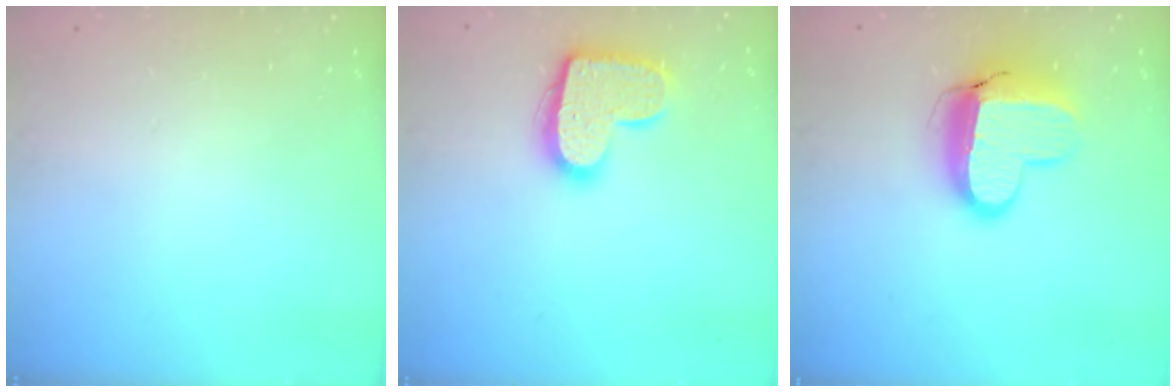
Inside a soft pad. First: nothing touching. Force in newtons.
{"total": 15.0, "press": 15.0, "slide": 0.7}
{"total": 12.4, "press": 12.4, "slide": 1.0}